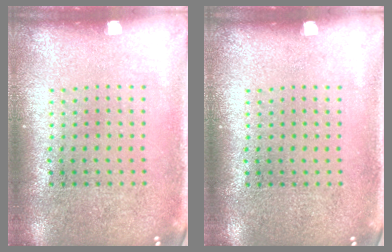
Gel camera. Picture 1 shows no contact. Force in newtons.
{"total": 0.0}